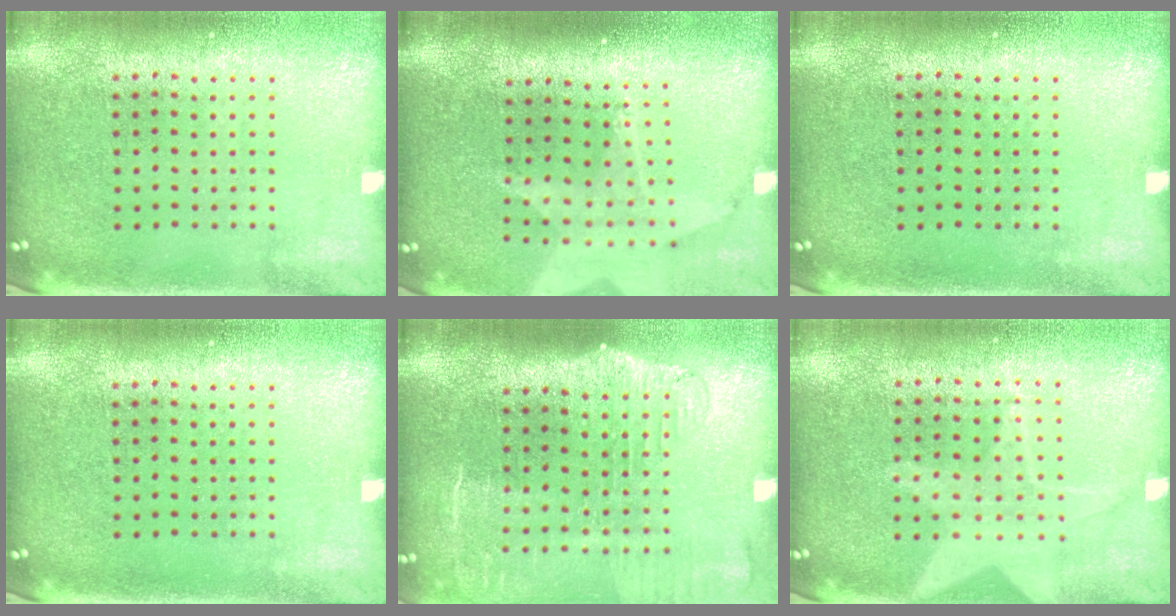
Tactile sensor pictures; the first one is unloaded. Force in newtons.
{"total": 1.8, "press": 1.4, "slide": 1.0}
{"total": 0.0}
{"total": 0.0}
{"total": 2.1, "press": 1.7, "slide": 1.2}
{"total": 1.4, "press": 1.4, "slide": 0.5}